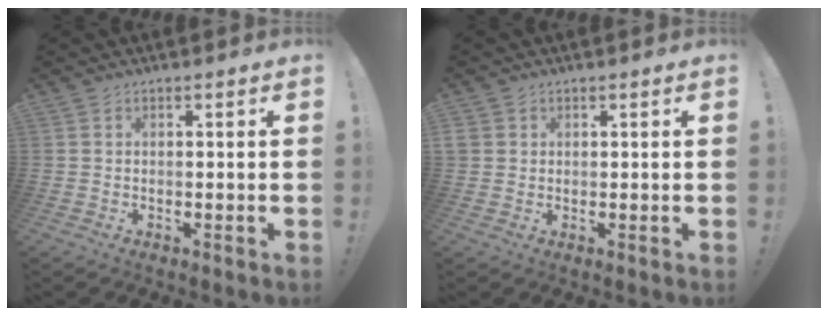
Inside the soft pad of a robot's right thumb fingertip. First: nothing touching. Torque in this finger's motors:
{"motor_torque": [-0.13, -0.31, 0.02, 0.00, 0.09]}